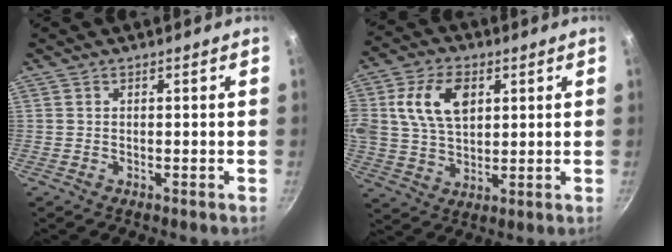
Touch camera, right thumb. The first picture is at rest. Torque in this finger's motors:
{"motor_torque": [-0.33, 1.55, 0.34, 0.26, 0.20]}